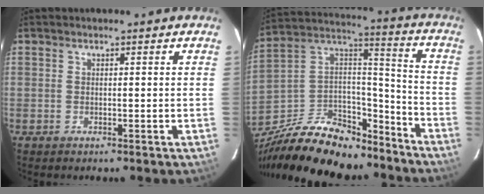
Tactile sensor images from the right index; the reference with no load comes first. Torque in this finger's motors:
{"motor_torque": [0.94, -1.19, 0.63, 0.11]}